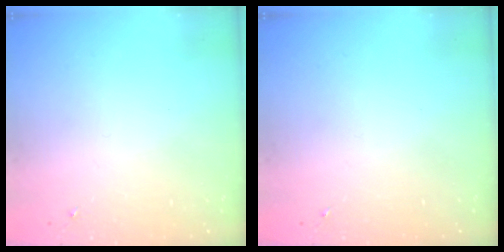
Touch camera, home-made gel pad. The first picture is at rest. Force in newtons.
{"total": 0.0}